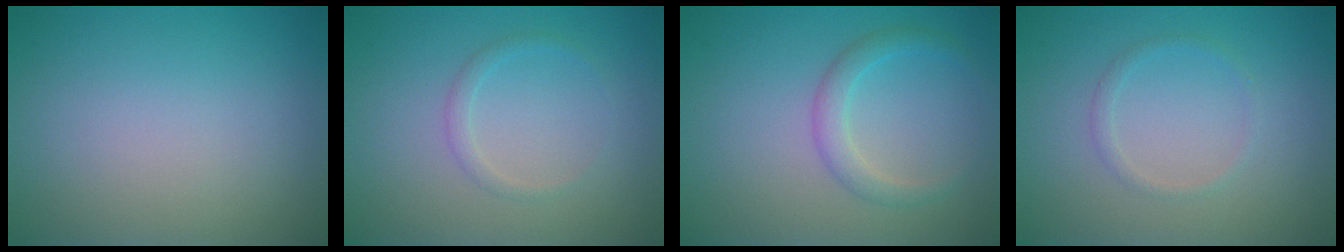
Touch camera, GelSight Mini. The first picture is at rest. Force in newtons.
{"total": 1.0, "press": 1.0, "slide": 0.1}
{"total": 2.1, "press": 2.1, "slide": 0.1}
{"total": 1.0, "press": 1.0, "slide": 0.0}